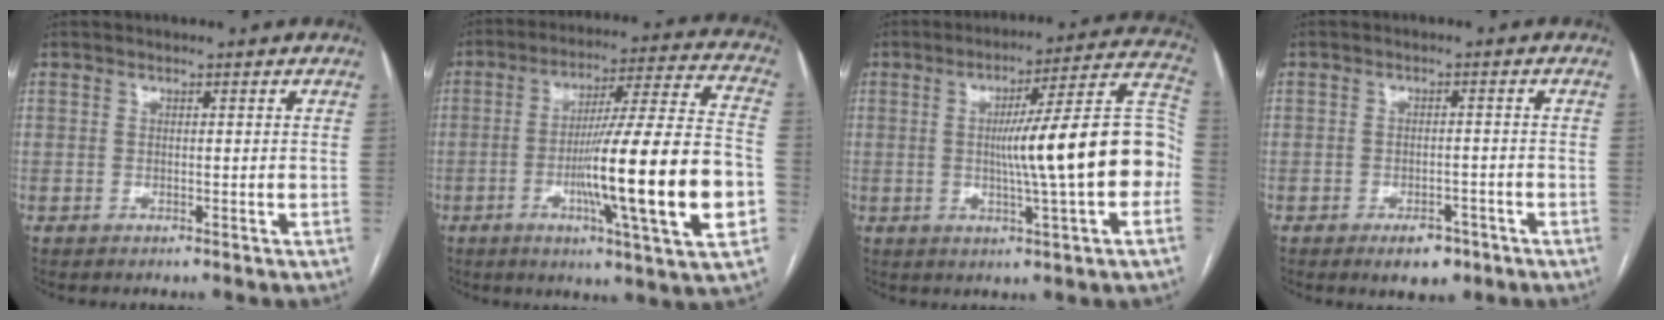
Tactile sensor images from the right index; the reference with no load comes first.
{"total": 22.7, "force": [-5.3, 0.2, 22.0], "torque": [-0.318, -0.005, -0.084]}
{"total": 18.0, "force": [-1.5, 0.5, 18.0], "torque": [-0.242, 0.031, -0.025]}
{"total": 4.4, "force": [-2.8, 2.3, 2.5], "torque": [-0.032, 0.002, -0.034]}